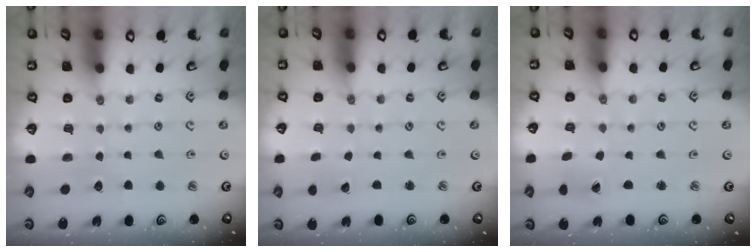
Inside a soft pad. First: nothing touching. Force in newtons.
{"total": 1.3, "press": 1.3, "slide": 0.1}
{"total": 2.2, "press": 2.2, "slide": 0.2}